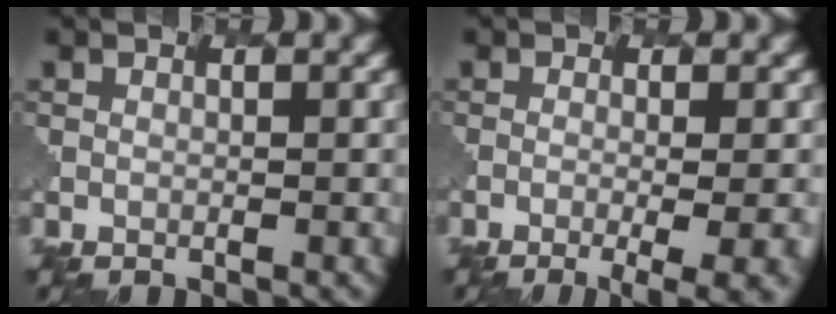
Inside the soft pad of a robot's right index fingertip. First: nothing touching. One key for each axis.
{"total": 5.6, "fx": -2.2, "fy": 1.7, "fz": 4.8, "tx": -0.051, "ty": 0.001, "tz": -0.023}